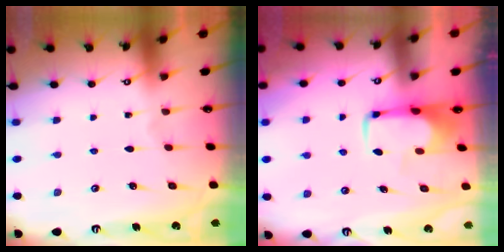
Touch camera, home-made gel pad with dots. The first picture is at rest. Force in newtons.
{"total": 1.9, "press": 1.9, "slide": 0.4}